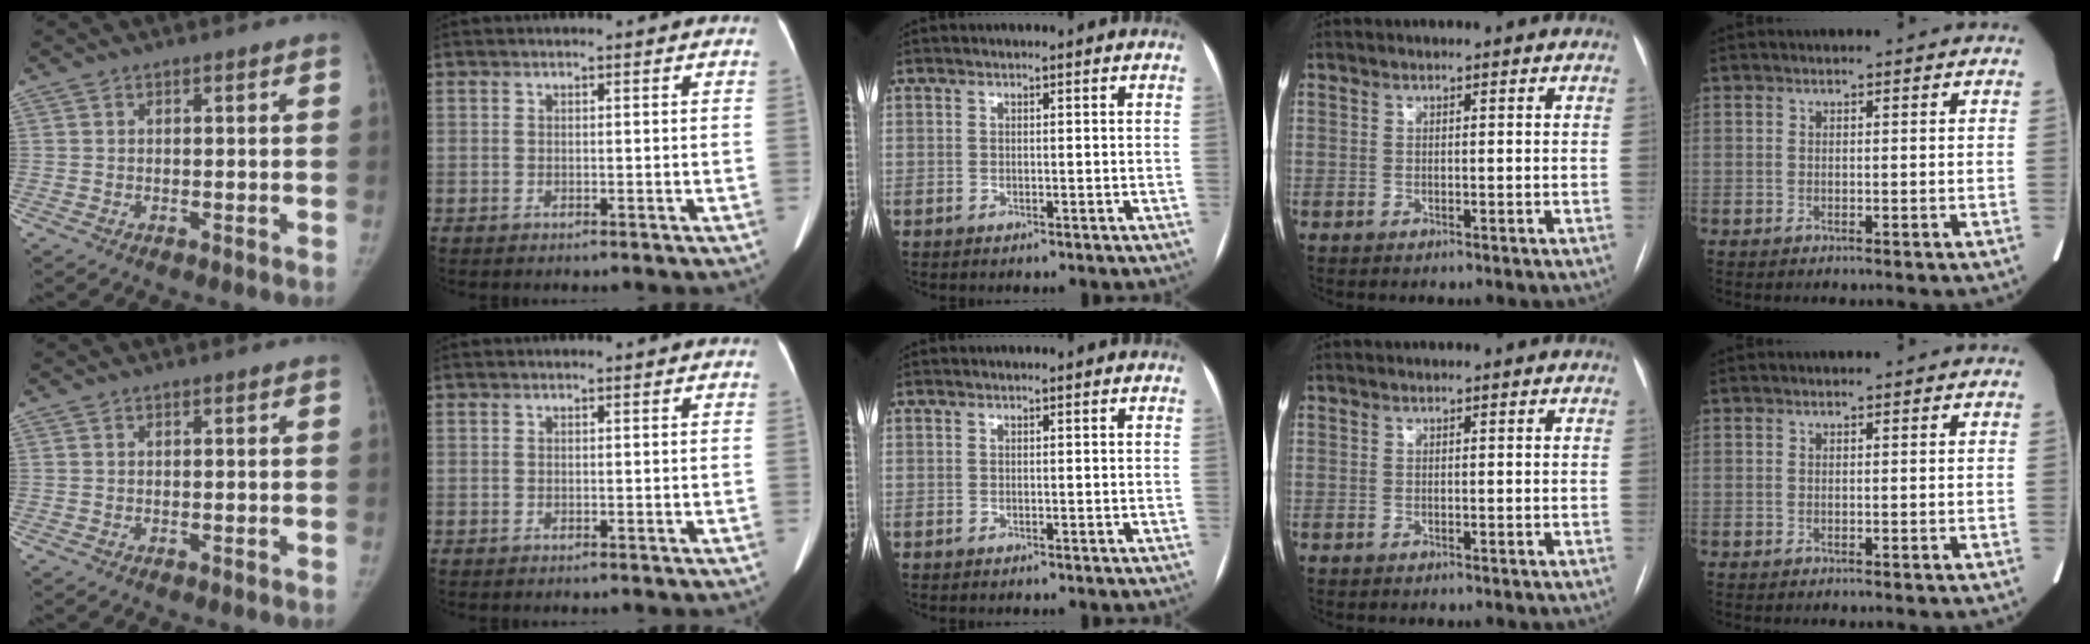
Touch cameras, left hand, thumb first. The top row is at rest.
{}